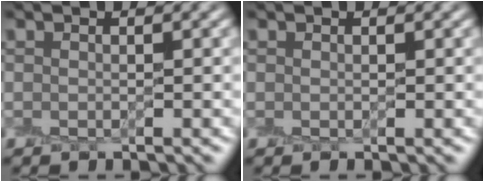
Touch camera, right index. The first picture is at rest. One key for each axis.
{"total": 0.0}